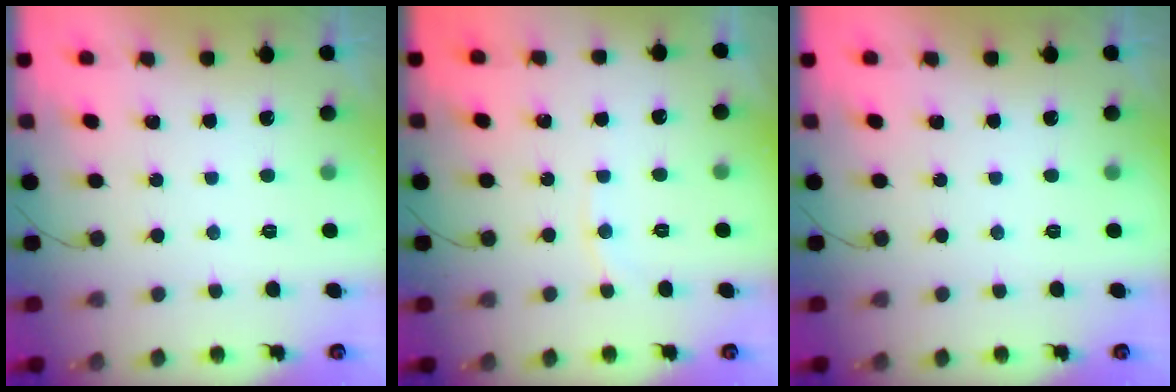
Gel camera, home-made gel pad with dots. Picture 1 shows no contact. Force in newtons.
{"total": 4.2, "press": 4.2, "slide": 0.6}
{"total": 0.0}